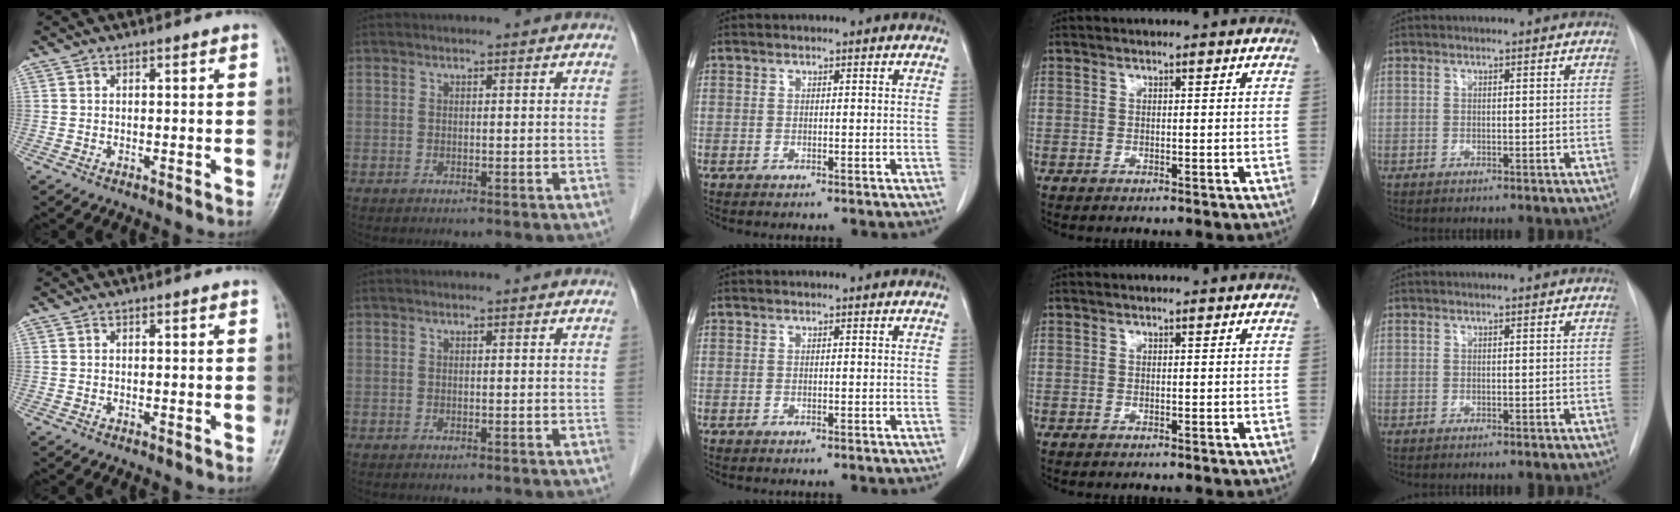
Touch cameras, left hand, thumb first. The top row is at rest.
{}